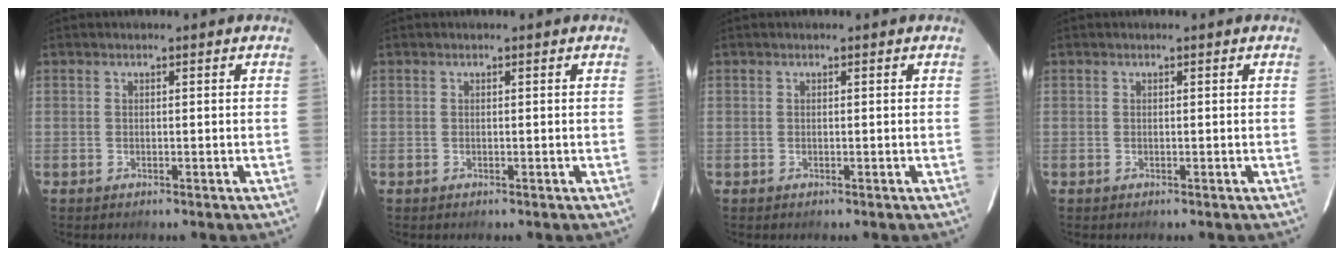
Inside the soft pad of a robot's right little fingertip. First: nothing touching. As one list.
[{"total": 0.0}, {"total": 0.0}, {"total": 0.0}]